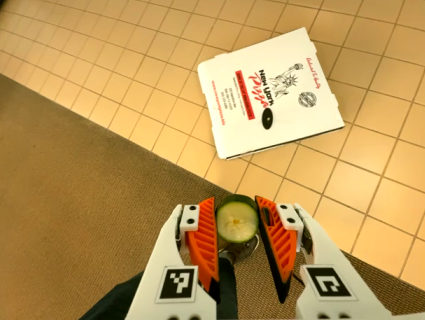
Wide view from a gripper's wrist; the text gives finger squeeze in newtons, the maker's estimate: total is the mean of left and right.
{"total": 8.0, "left": 8.3, "right": 7.7}